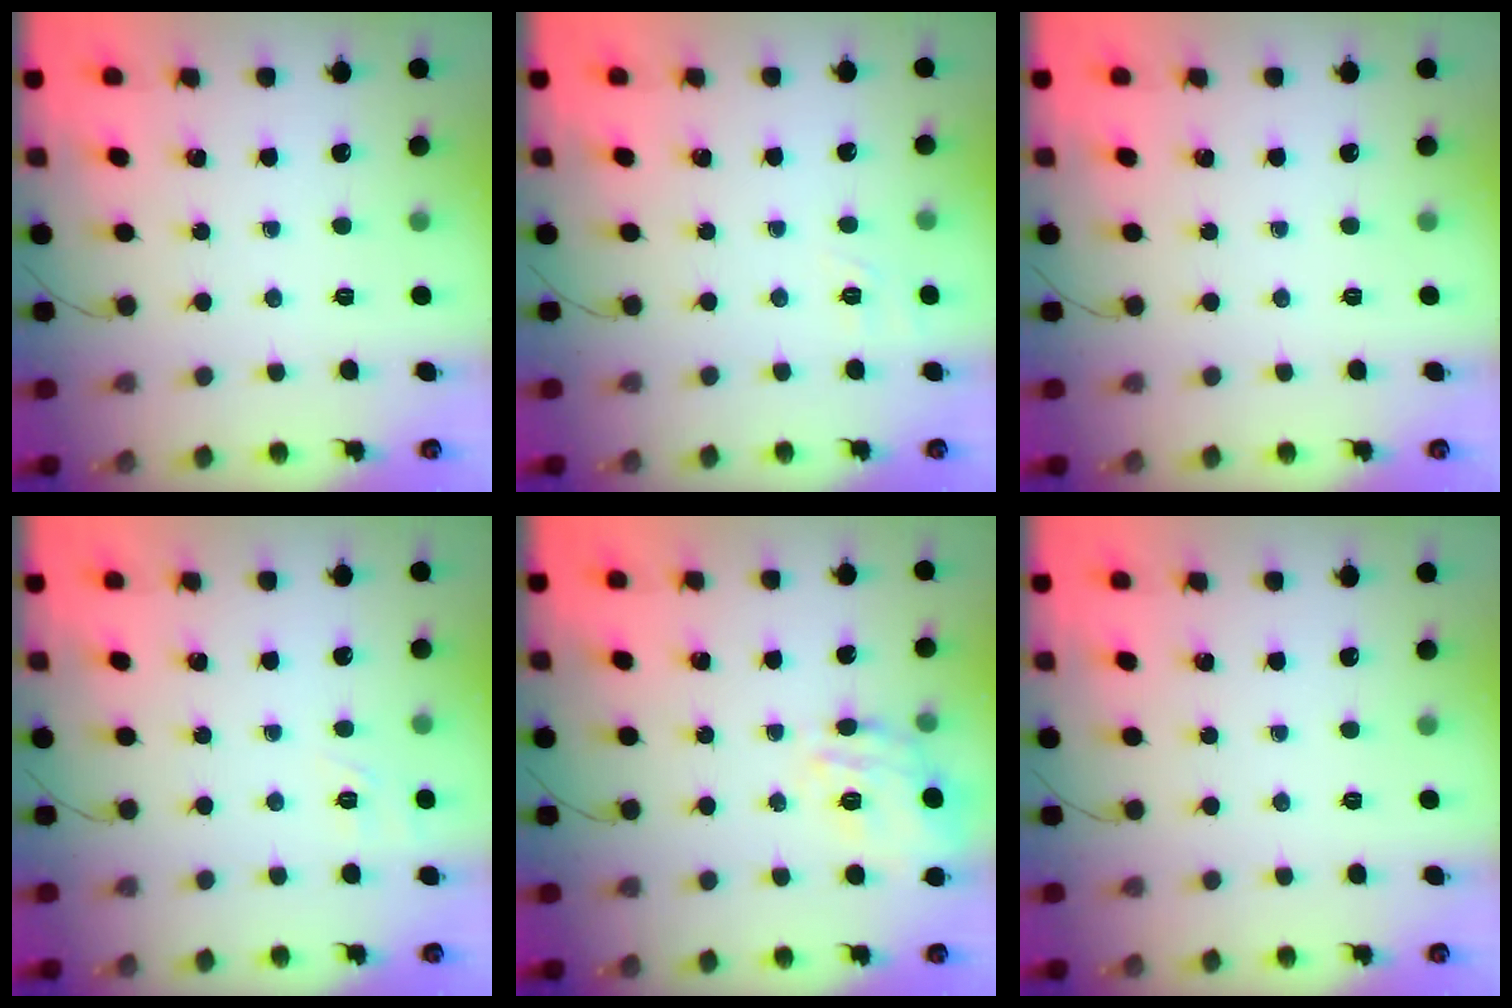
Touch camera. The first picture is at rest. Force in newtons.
{"total": 1.5, "press": 0.1, "slide": 1.5}
{"total": 0.0}
{"total": 1.6, "press": 0.2, "slide": 1.6}
{"total": 13.7, "press": 13.7, "slide": 0.6}
{"total": 0.0}